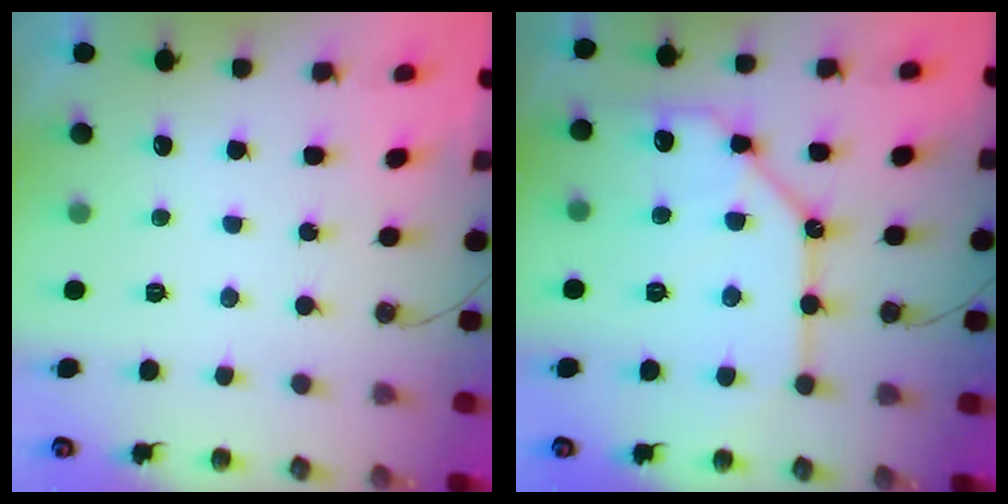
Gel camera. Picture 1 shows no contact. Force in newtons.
{"total": 15.0, "press": 14.9, "slide": 1.7}